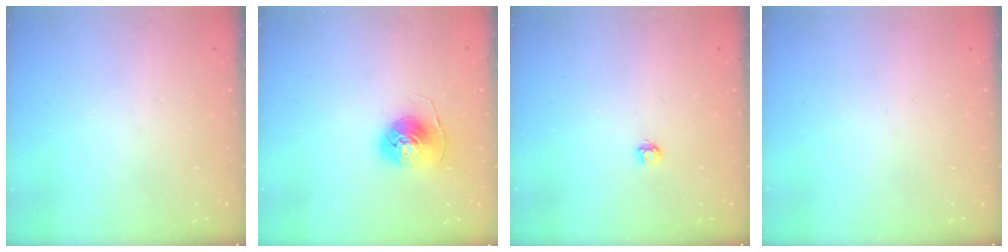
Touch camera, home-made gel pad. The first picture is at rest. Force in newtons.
{"total": 8.1, "press": 8.1, "slide": 0.4}
{"total": 3.2, "press": 3.2, "slide": 0.3}
{"total": 0.0}